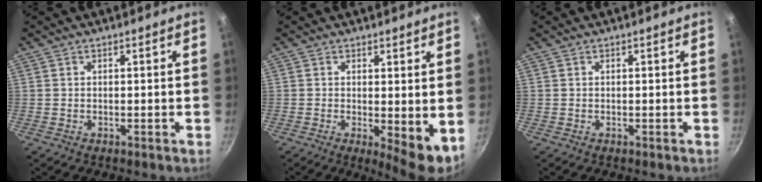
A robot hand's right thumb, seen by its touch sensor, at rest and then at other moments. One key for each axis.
{"total": 6.1, "fx": 0.2, "fy": 2.0, "fz": 5.7, "tx": -0.078, "ty": -0.020, "tz": 0.005}
{"total": 0.0}